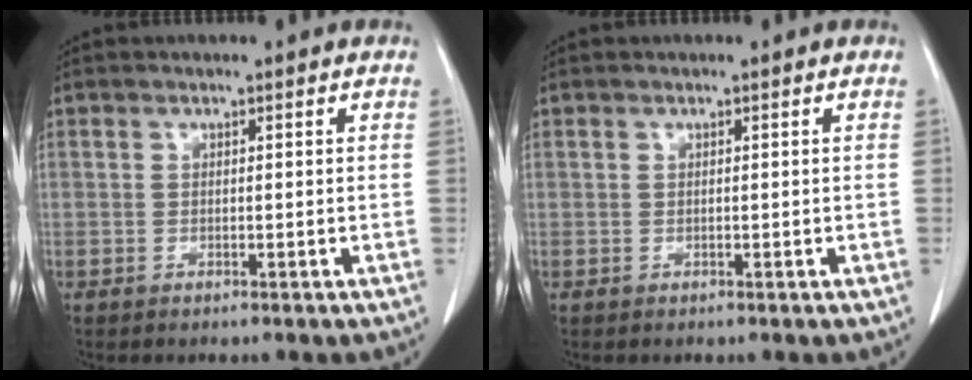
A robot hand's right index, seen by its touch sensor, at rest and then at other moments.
{"total": 0.0}